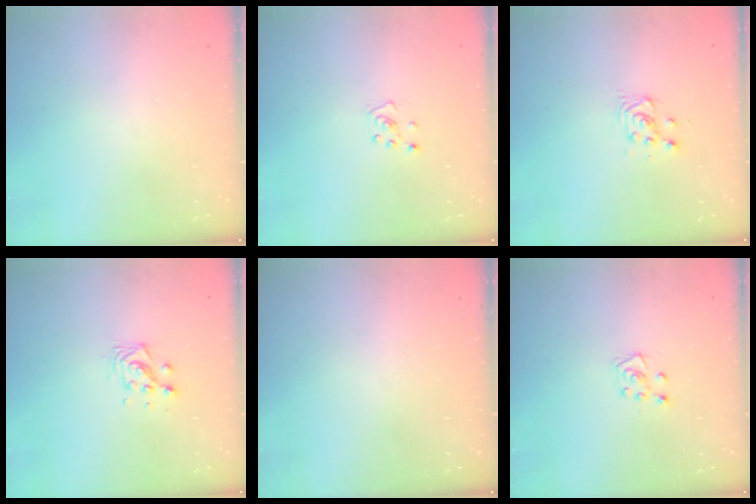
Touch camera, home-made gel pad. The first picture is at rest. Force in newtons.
{"total": 3.2, "press": 3.2, "slide": 0.2}
{"total": 3.1, "press": 3.1, "slide": 0.2}
{"total": 6.1, "press": 6.1, "slide": 0.5}
{"total": 0.0}
{"total": 4.8, "press": 4.8, "slide": 0.5}